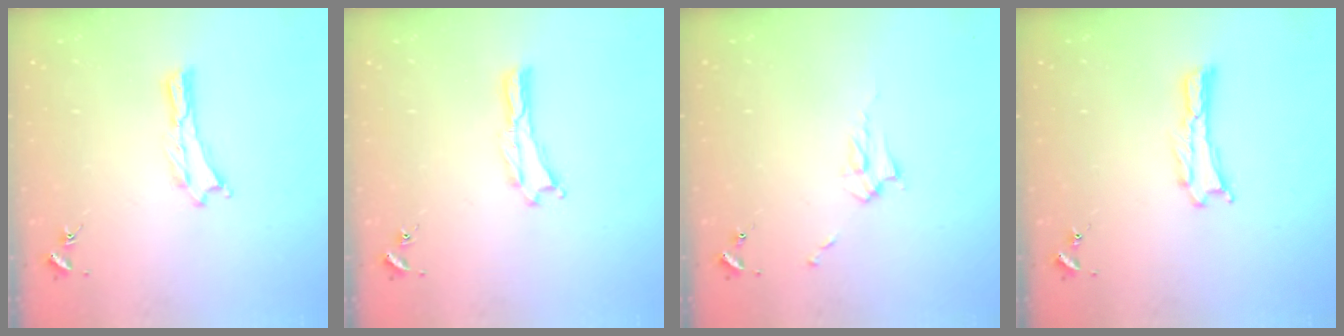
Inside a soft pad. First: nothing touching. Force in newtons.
{"total": 0.0}
{"total": 2.9, "press": 2.9, "slide": 0.4}
{"total": 0.0}